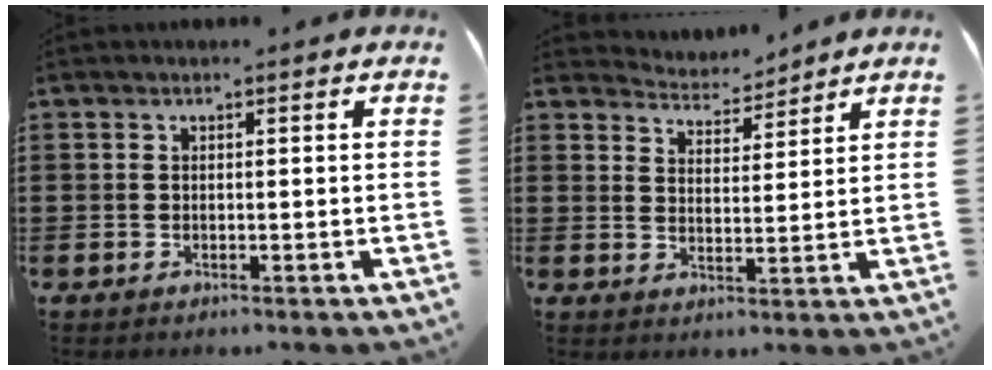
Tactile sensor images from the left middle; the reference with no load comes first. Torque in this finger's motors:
{"motor_torque": [-0.29, 0.00, -0.10, -0.02]}